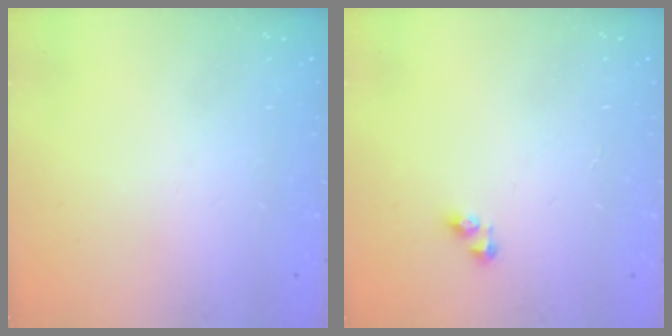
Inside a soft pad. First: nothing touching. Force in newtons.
{"total": 3.1, "press": 3.1, "slide": 0.4}